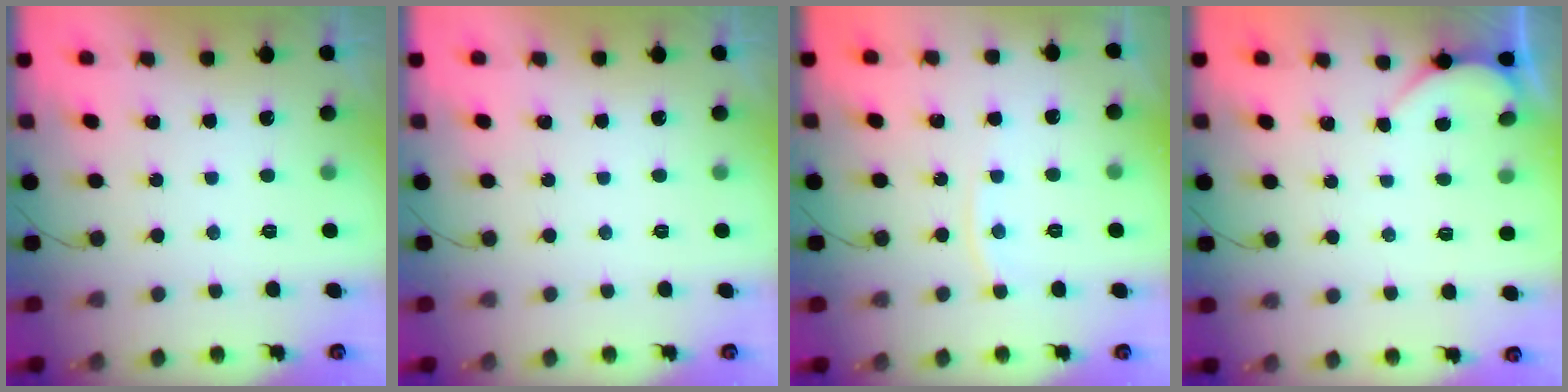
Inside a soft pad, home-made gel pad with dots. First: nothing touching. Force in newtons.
{"total": 0.0}
{"total": 5.0, "press": 4.9, "slide": 0.7}
{"total": 1.9, "press": 1.9, "slide": 0.1}